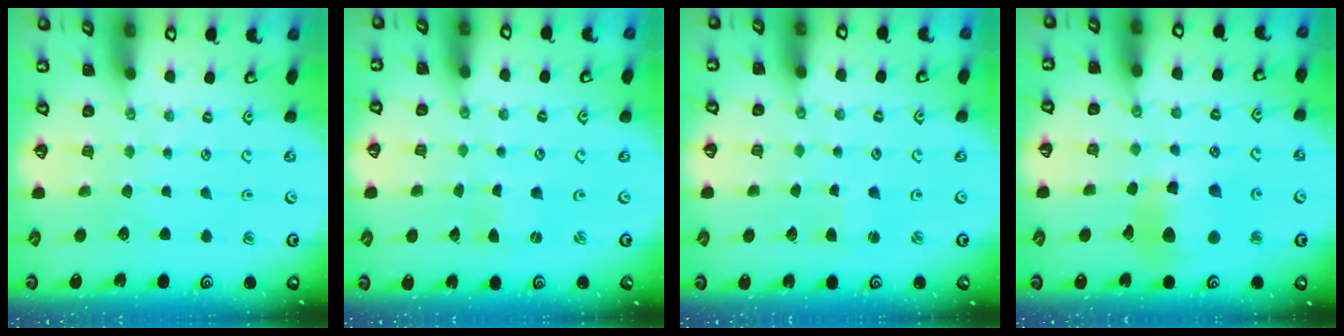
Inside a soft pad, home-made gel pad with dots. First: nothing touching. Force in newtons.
{"total": 0.0}
{"total": 1.3, "press": 1.2, "slide": 0.2}
{"total": 10.4, "press": 10.4, "slide": 1.2}